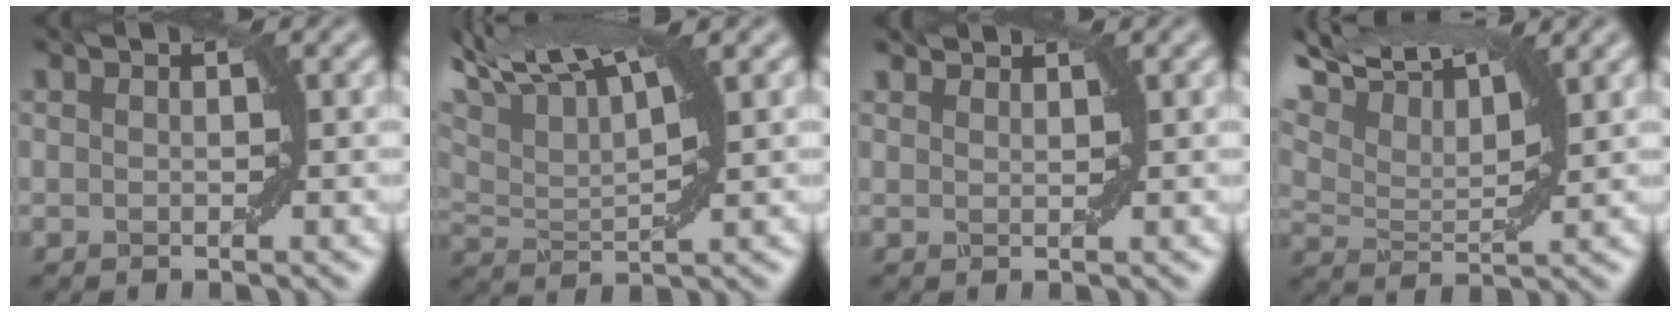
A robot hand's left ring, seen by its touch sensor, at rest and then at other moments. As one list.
[{"total": 9.1, "force": [6.1, 2.7, 6.3], "torque": [-0.125, 0.033, 0.101]}, {"total": 1.7, "force": [1.7, 0.1, 0.2], "torque": [-0.005, 0.001, 0.023]}, {"total": 9.7, "force": [7.5, 2.9, 5.3], "torque": [-0.125, 0.038, 0.117]}]